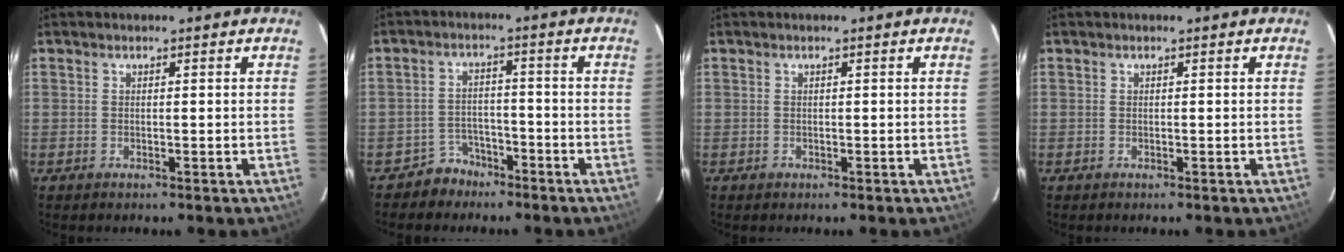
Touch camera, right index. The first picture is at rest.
{"total": 4.9, "force": [-3.6, 3.3, -0.1], "torque": [-0.004, 0.023, -0.061]}
{"total": 0.6, "force": [-0.3, 0.5, 0.0], "torque": [0.003, 0.001, -0.003]}
{"total": 0.0}